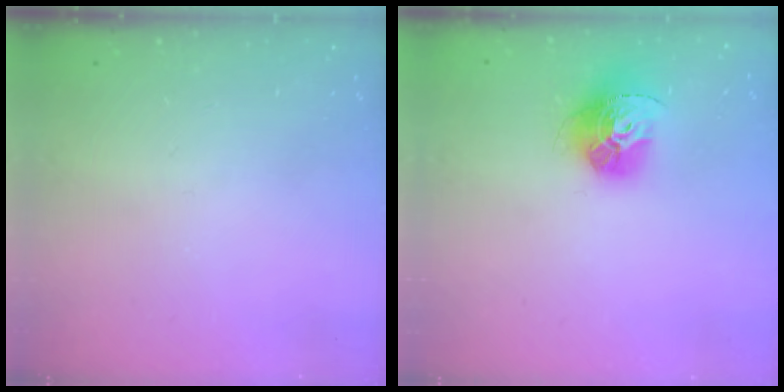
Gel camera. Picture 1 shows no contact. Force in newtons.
{"total": 14.5, "press": 14.4, "slide": 1.6}